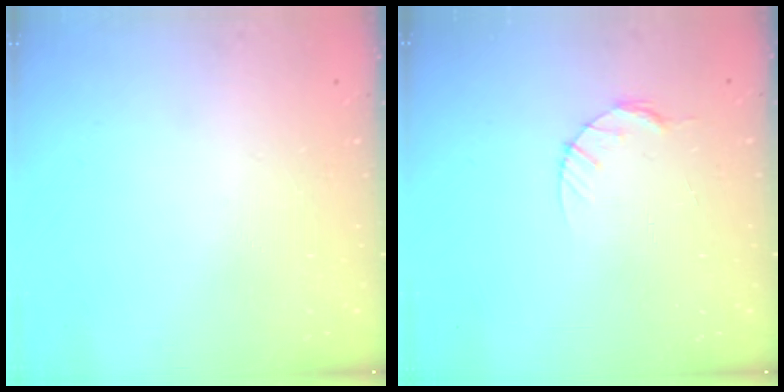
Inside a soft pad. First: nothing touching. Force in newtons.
{"total": 3.9, "press": 3.8, "slide": 0.5}